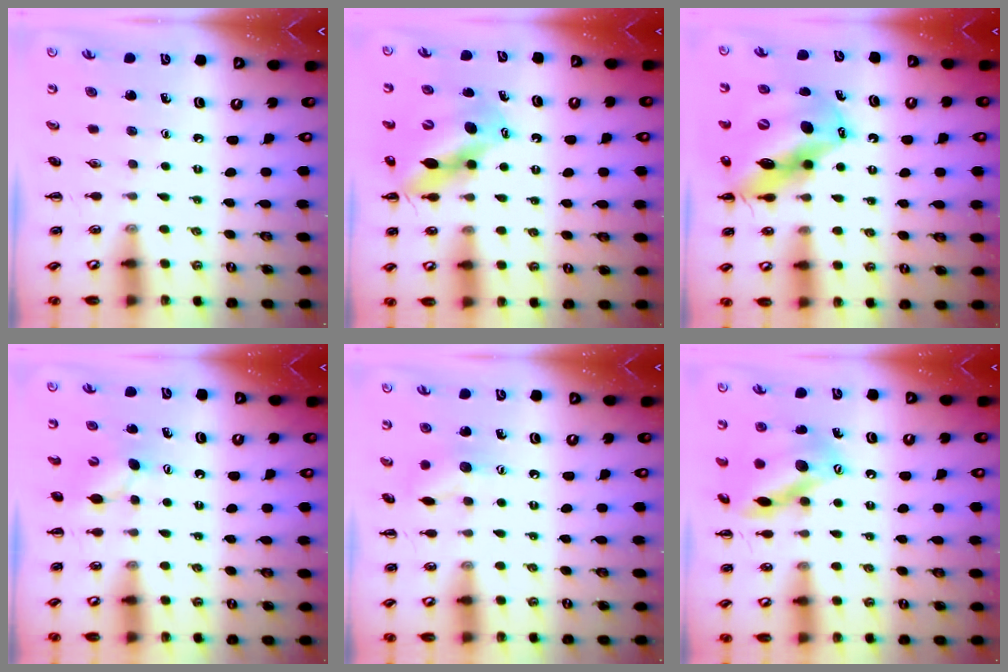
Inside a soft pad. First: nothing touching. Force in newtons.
{"total": 12.5, "press": 12.0, "slide": 3.4}
{"total": 17.3, "press": 16.6, "slide": 4.9}
{"total": 4.8, "press": 4.7, "slide": 1.3}
{"total": 7.9, "press": 7.9, "slide": 1.0}
{"total": 14.8, "press": 14.7, "slide": 0.8}